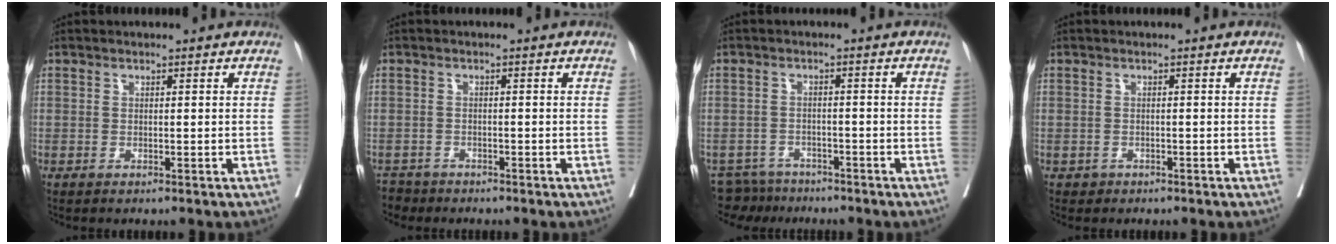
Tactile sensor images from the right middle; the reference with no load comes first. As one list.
[{"total": 2.7, "force": [-2.4, 1.2, -0.6], "torque": [0.006, -0.001, -0.044]}, {"total": 4.9, "force": [-4.4, 1.9, -0.8], "torque": [0.018, 0.002, -0.074]}, {"total": 0.9, "force": [-0.4, 0.7, -0.1], "torque": [-0.001, 0.003, -0.005]}]